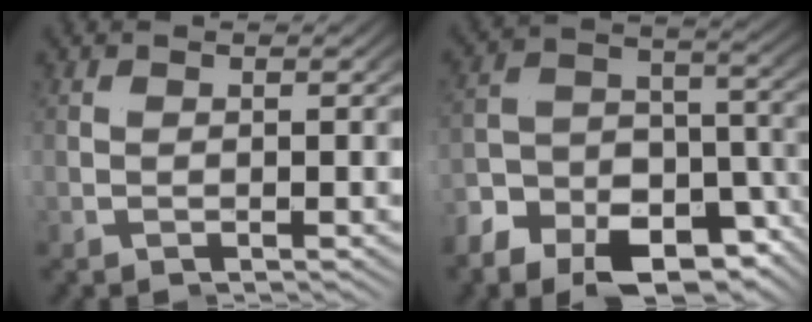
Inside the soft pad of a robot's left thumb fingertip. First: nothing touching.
{"total": 6.6, "force": [-4.3, 2.5, 4.4], "torque": [-0.071, 0.008, -0.087]}